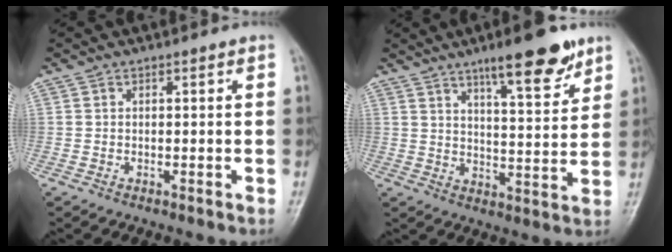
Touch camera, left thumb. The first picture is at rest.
{"total": 12.3, "force": [8.1, 2.9, 8.7], "torque": [-0.107, -0.048, 0.123]}